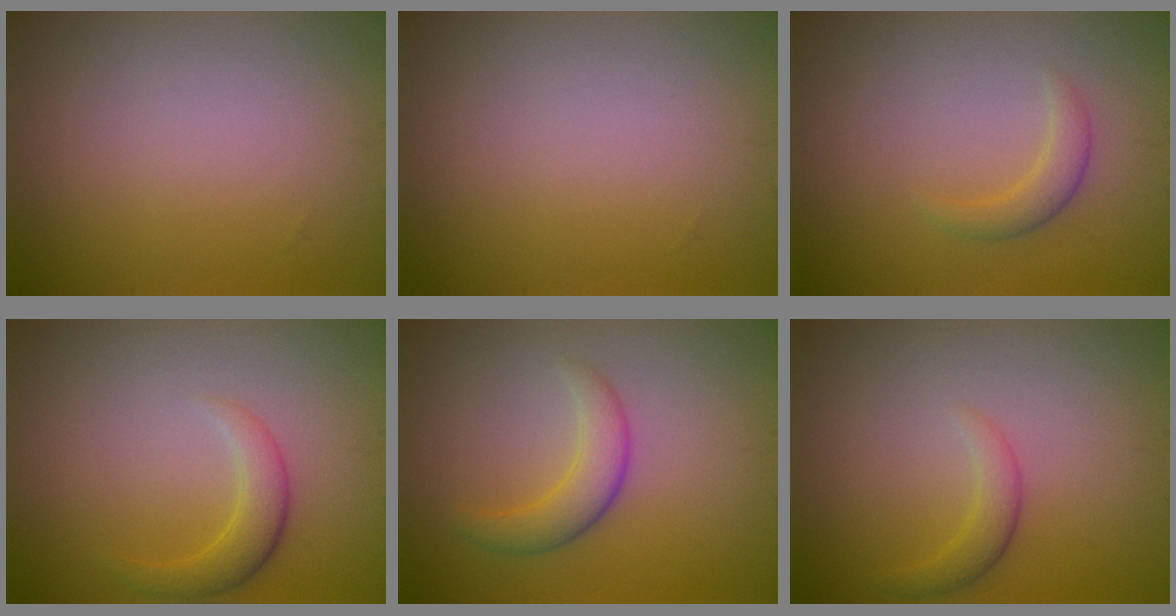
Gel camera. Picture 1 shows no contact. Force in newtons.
{"total": 0.0}
{"total": 1.7, "press": 1.7, "slide": 0.2}
{"total": 2.5, "press": 2.5, "slide": 0.1}
{"total": 2.9, "press": 2.9, "slide": 0.1}
{"total": 1.7, "press": 1.7, "slide": 0.1}